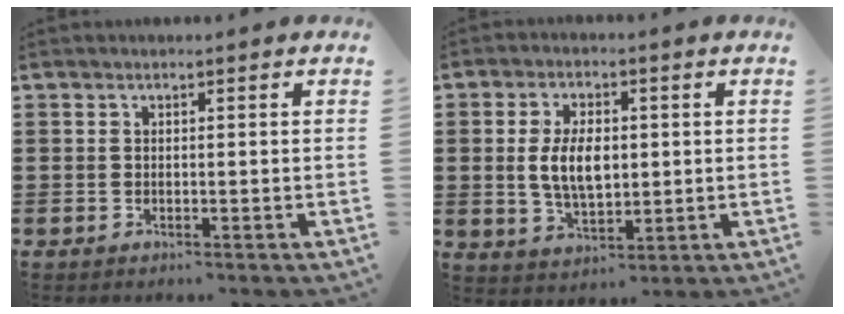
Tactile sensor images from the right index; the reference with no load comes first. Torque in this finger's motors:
{"motor_torque": [0.39, 0.09, 0.21, 0.18]}